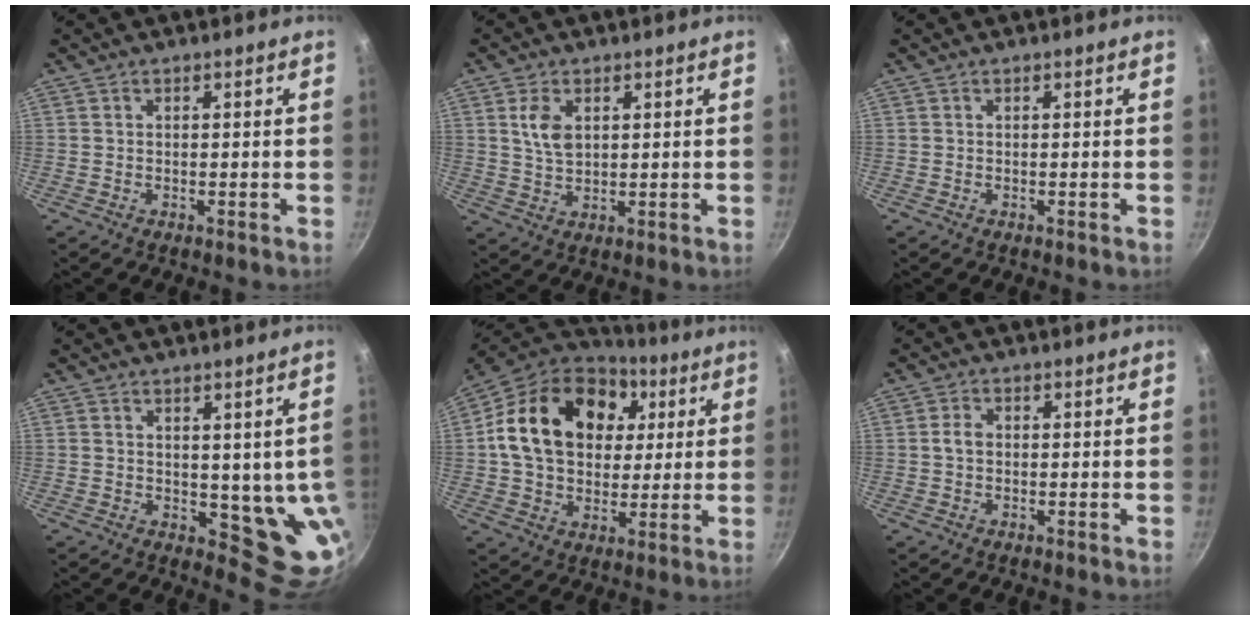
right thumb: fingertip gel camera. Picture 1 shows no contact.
{"total": 5.5, "force": [1.7, 3.4, 4.0], "torque": [-0.071, -0.007, 0.036]}
{"total": 0.0}
{"total": 9.4, "force": [1.4, 4.5, 8.1], "torque": [-0.080, -0.035, 0.028]}
{"total": 23.8, "force": [5.8, 17.3, 15.2], "torque": [-0.249, 0.013, 0.091]}
{"total": 2.3, "force": [0.0, 1.7, 1.5], "torque": [-0.027, 0.009, -0.002]}